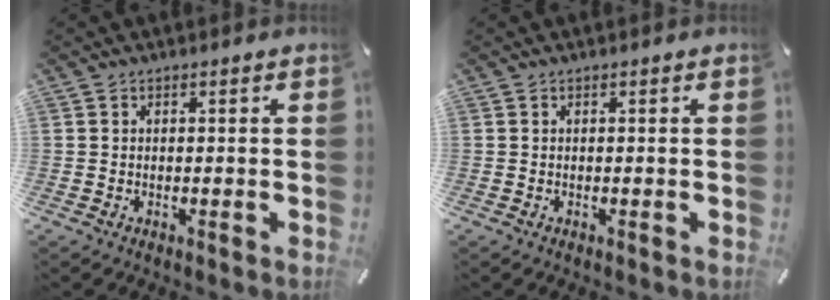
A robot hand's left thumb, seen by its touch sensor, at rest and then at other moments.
{"total": 0.0}